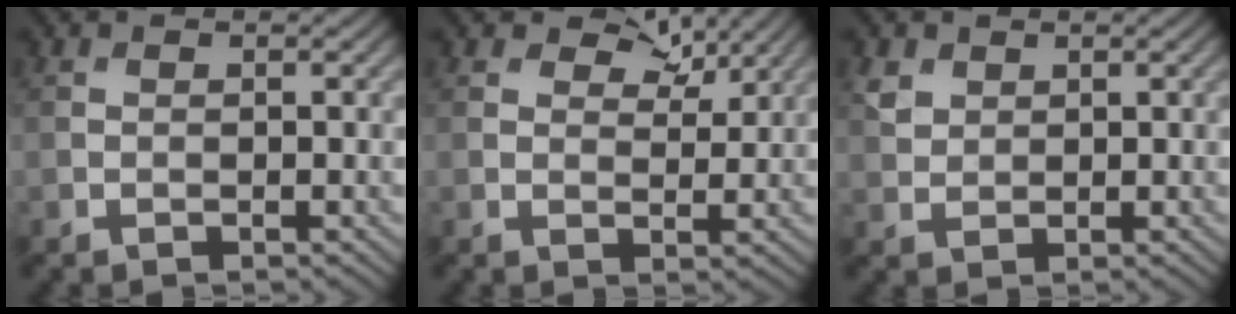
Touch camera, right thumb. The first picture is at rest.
{"total": 4.7, "force": [3.1, 2.4, 2.6], "torque": [-0.041, -0.002, 0.048]}
{"total": 2.2, "force": [1.3, 1.6, 0.8], "torque": [-0.022, 0.000, 0.027]}